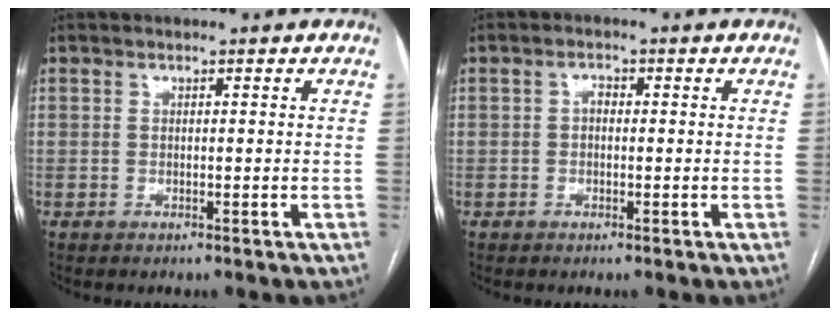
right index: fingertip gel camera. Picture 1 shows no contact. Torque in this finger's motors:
{"motor_torque": [0.39, 0.05, 0.03, 0.01]}